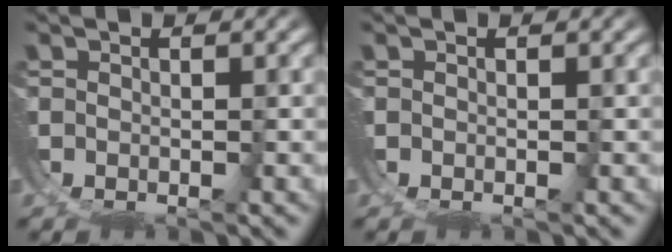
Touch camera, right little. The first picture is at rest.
{"total": 0.0}